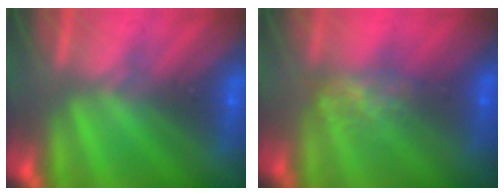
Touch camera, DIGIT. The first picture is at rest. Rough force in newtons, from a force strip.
{"total": 4.5}